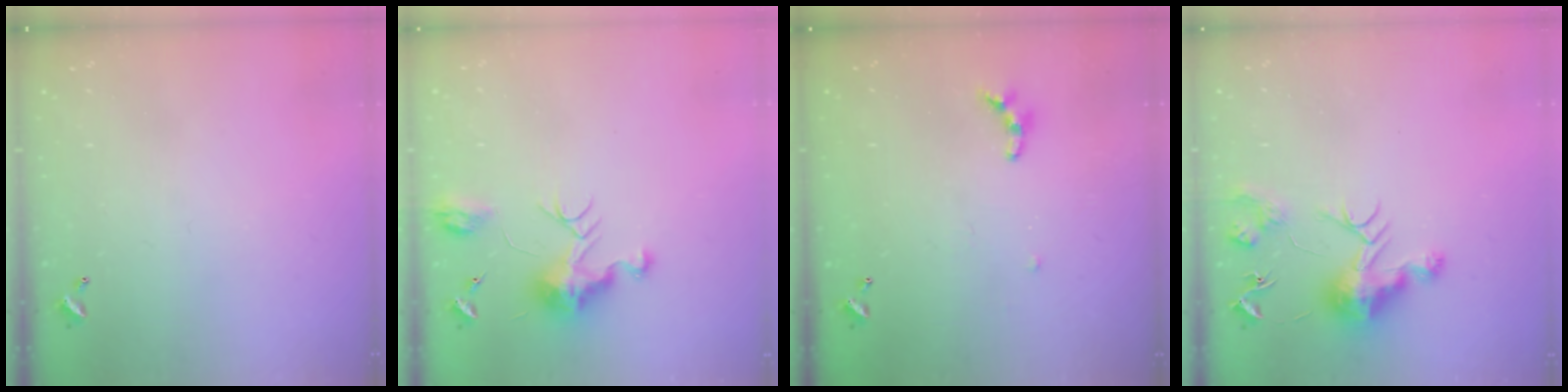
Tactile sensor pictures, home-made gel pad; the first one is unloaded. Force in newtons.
{"total": 9.5, "press": 9.5, "slide": 0.5}
{"total": 5.5, "press": 5.5, "slide": 0.4}
{"total": 10.0, "press": 10.0, "slide": 0.3}